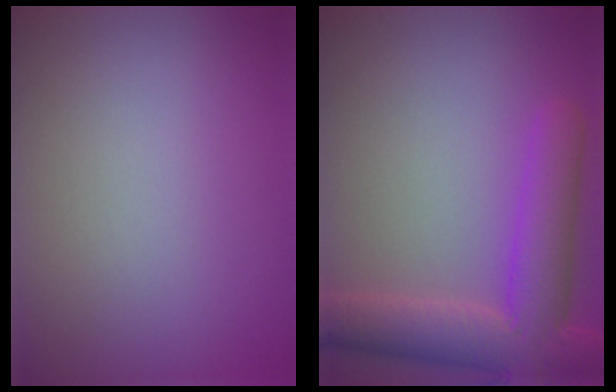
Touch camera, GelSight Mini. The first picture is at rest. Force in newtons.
{"total": 7.9, "press": 7.9, "slide": 0.3}